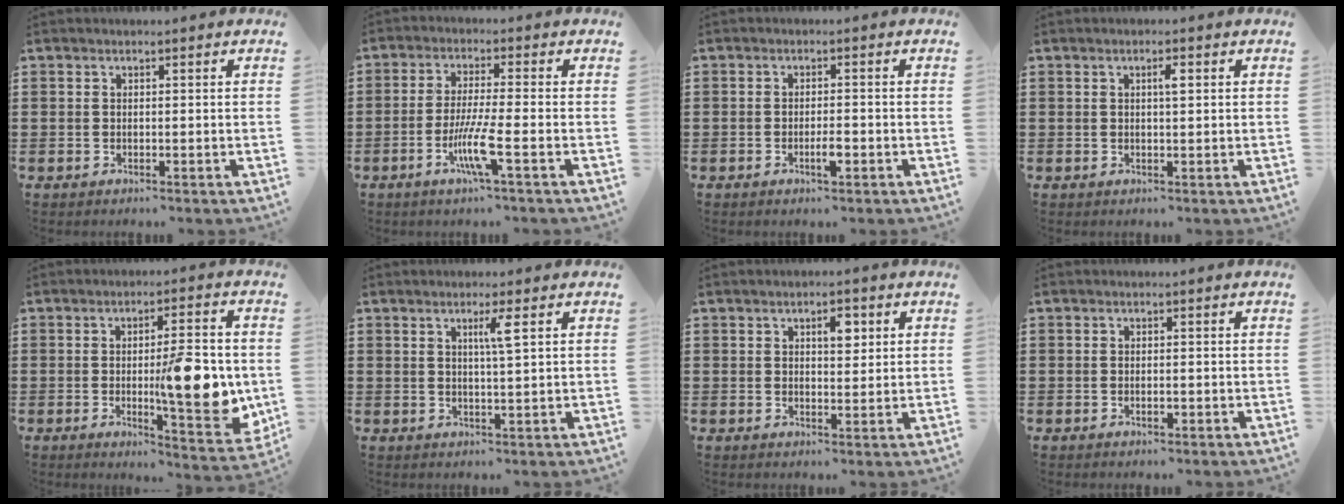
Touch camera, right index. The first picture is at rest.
{"total": 6.9, "force": [-2.8, 0.1, 6.3], "torque": [-0.124, -0.015, -0.054]}
{"total": 2.5, "force": [-1.1, 0.7, 2.1], "torque": [-0.038, 0.001, -0.020]}
{"total": 1.7, "force": [0.5, 0.4, 1.6], "torque": [-0.031, 0.005, 0.006]}
{"total": 12.3, "force": [-1.0, 3.2, 11.8], "torque": [-0.155, -0.013, -0.017]}
{"total": 2.9, "force": [1.1, -0.2, 2.7], "torque": [-0.054, -0.004, 0.015]}
{"total": 3.4, "force": [1.3, 1.6, 2.7], "torque": [-0.033, -0.001, 0.016]}
{"total": 1.0, "force": [-0.4, 0.4, 0.9], "torque": [-0.018, -0.004, -0.006]}